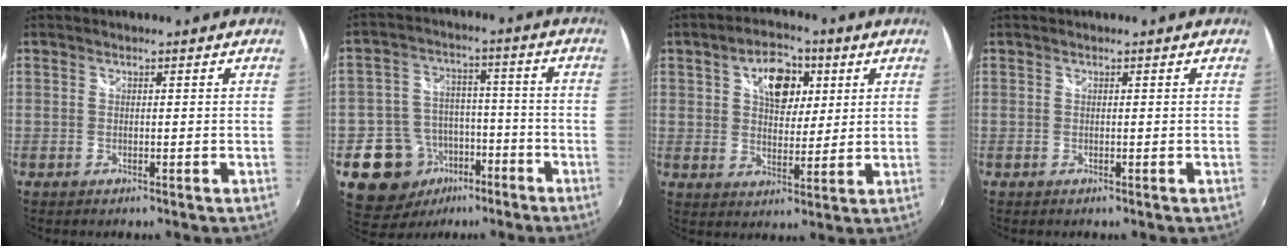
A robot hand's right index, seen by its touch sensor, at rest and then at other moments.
{"total": 11.8, "force": [-6.1, 9.5, 3.3], "torque": [-0.085, 0.030, -0.084]}
{"total": 9.7, "force": [3.6, 6.0, 6.7], "torque": [-0.109, 0.022, 0.059]}
{"total": 0.0}